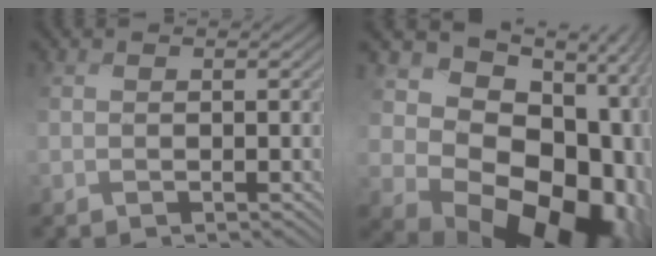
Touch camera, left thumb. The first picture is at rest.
{"total": 19.1, "force": [0.2, 14.2, 12.7], "torque": [-0.179, -0.034, 0.028]}